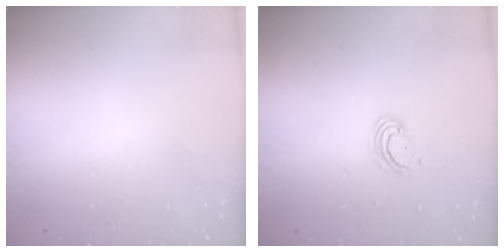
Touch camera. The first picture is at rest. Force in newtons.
{"total": 4.1, "press": 4.1, "slide": 0.4}